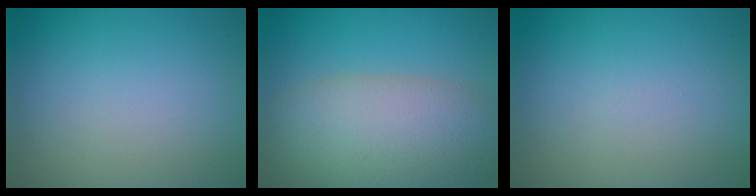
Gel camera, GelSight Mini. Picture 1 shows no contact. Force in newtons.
{"total": 9.6, "press": 9.6, "slide": 0.7}
{"total": 0.0}